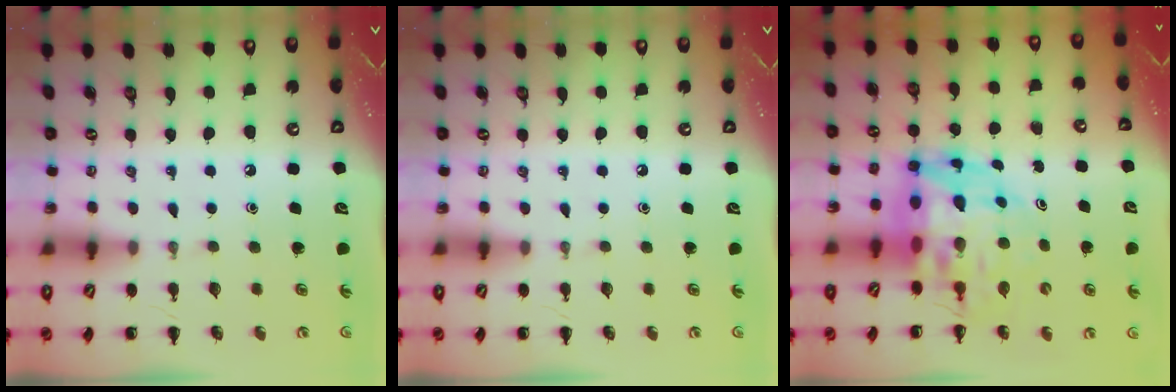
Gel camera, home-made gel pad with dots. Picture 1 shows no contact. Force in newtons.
{"total": 0.0}
{"total": 15.0, "press": 14.4, "slide": 4.1}